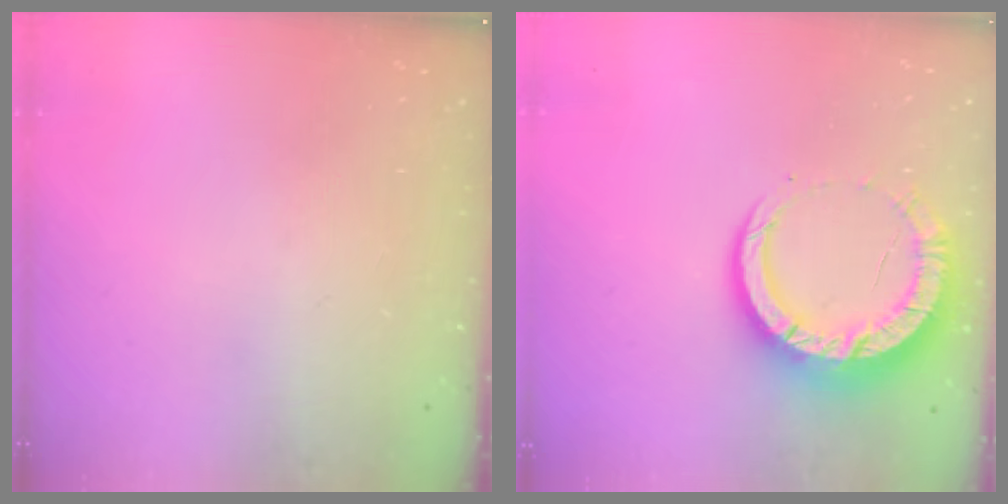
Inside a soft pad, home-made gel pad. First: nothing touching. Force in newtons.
{"total": 14.0, "press": 13.9, "slide": 1.4}